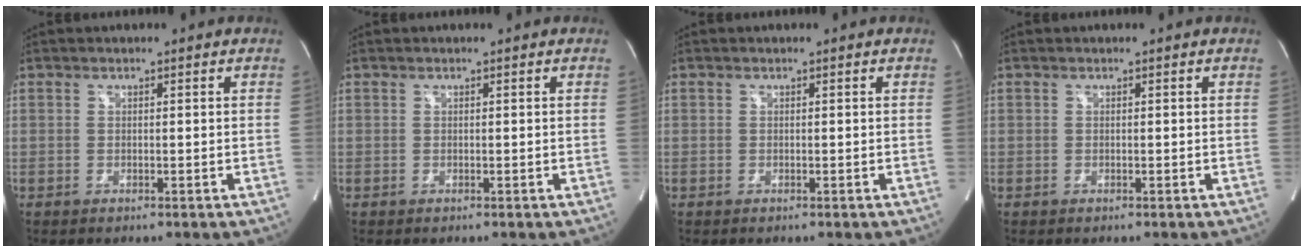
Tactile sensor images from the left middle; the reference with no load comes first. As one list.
[{"total": 0.0}, {"total": 0.0}, {"total": 0.0}]